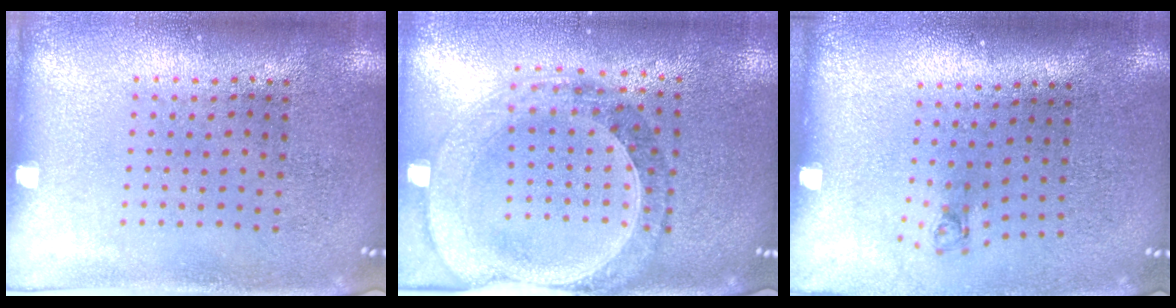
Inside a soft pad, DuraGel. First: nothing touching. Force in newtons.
{"total": 1.4, "press": 1.3, "slide": 0.4}
{"total": 0.8, "press": 0.3, "slide": 0.8}